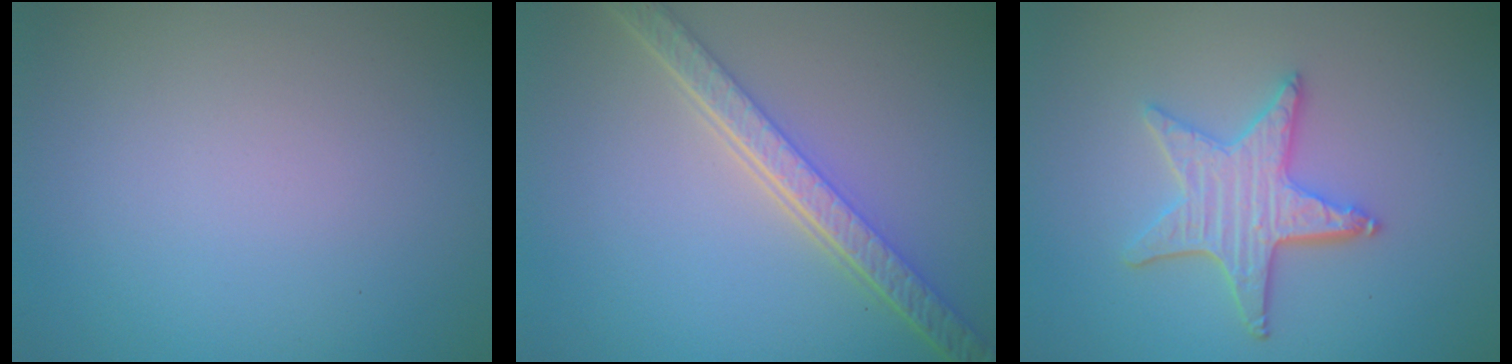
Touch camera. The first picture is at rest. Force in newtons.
{"total": 5.6, "press": 4.2, "slide": 3.7}
{"total": 4.2, "press": 3.8, "slide": 1.7}